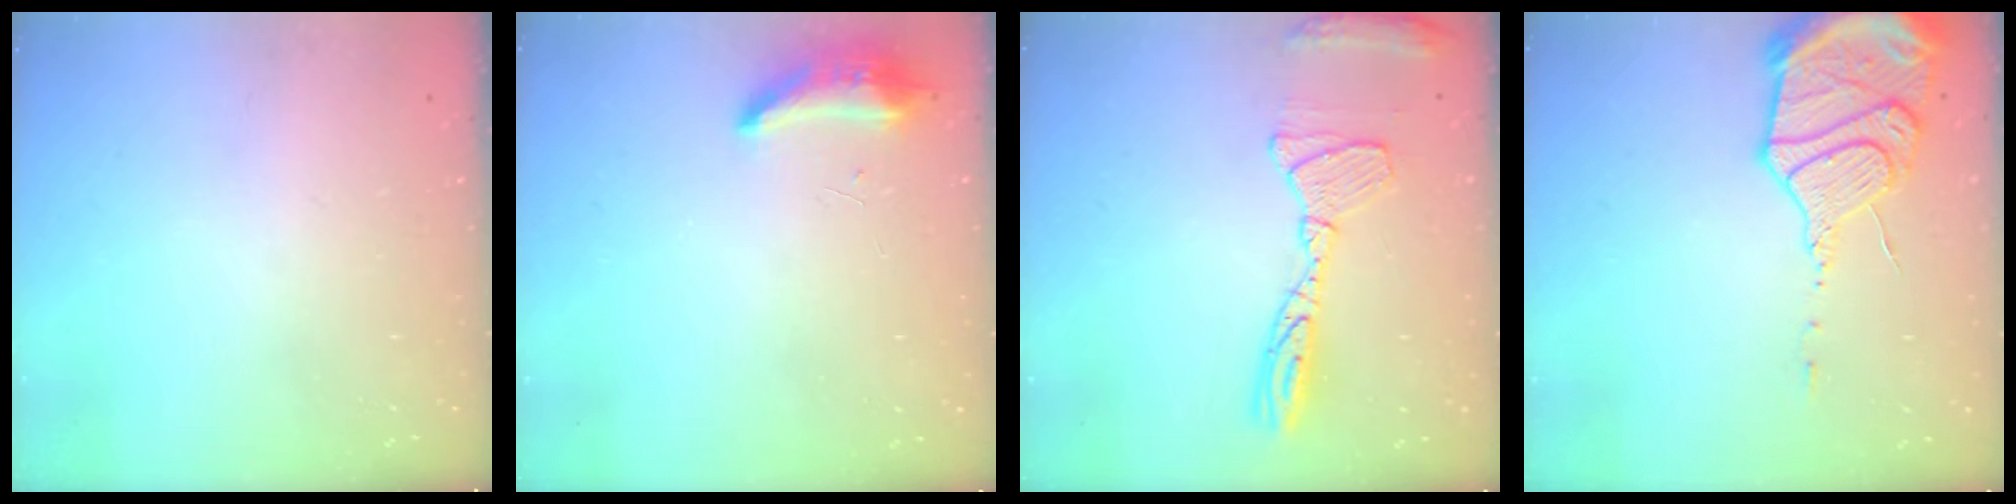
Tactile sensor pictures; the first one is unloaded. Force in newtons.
{"total": 8.5, "press": 8.3, "slide": 2.0}
{"total": 14.2, "press": 14.1, "slide": 1.2}
{"total": 17.0, "press": 16.9, "slide": 1.6}